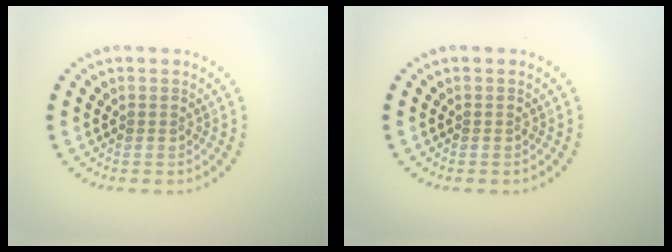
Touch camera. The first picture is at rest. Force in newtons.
{"total": 0.0}